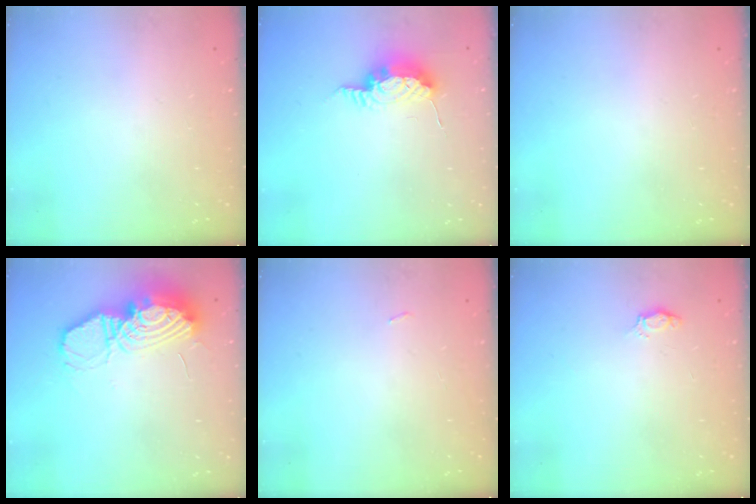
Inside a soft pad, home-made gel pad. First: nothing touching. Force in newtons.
{"total": 15.2, "press": 10.7, "slide": 10.8}
{"total": 0.0}
{"total": 17.5, "press": 17.4, "slide": 1.7}
{"total": 2.8, "press": 2.4, "slide": 1.4}
{"total": 2.8, "press": 2.7, "slide": 0.4}